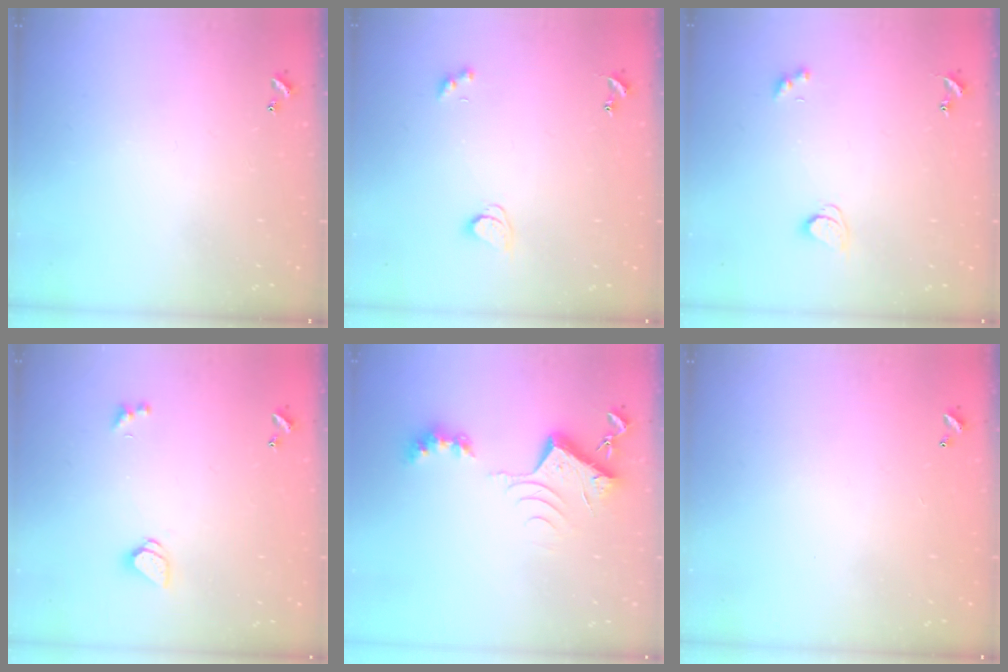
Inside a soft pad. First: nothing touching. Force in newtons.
{"total": 2.4, "press": 2.3, "slide": 0.6}
{"total": 2.4, "press": 2.3, "slide": 0.6}
{"total": 1.5, "press": 1.4, "slide": 0.5}
{"total": 8.0, "press": 8.0, "slide": 0.9}
{"total": 2.9, "press": 2.9, "slide": 0.1}